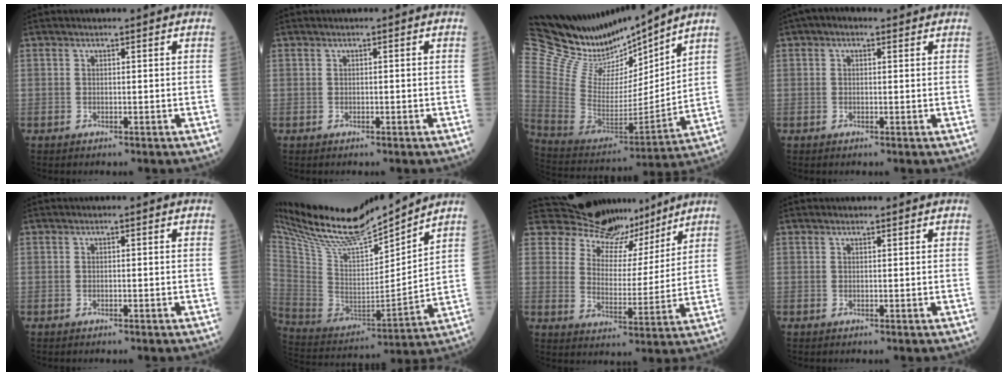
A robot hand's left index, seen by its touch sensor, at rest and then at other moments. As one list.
[{"total": 0.0}, {"total": 20.9, "force": [19.5, 3.2, 6.8], "torque": [-0.151, -0.027, 0.355]}, {"total": 2.7, "force": [1.6, 1.5, 1.5], "torque": [-0.029, 0.025, 0.021]}, {"total": 0.0}, {"total": 22.2, "force": [19.6, 3.0, 9.9], "torque": [-0.201, -0.009, 0.346]}, {"total": 13.5, "force": [12.2, 5.2, 2.4], "torque": [-0.041, -0.002, 0.177]}, {"total": 1.1, "force": [1.0, 0.1, 0.2], "torque": [-0.005, 0.005, 0.015]}]